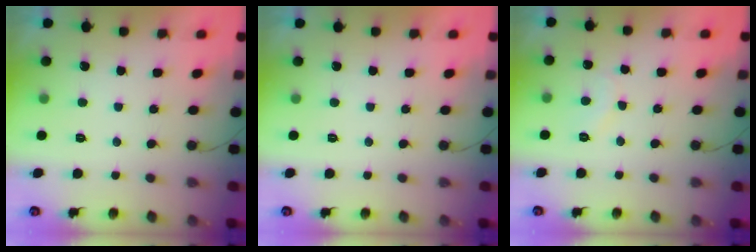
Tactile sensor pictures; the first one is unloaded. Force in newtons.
{"total": 1.7, "press": 1.7, "slide": 0.1}
{"total": 6.4, "press": 6.3, "slide": 0.6}